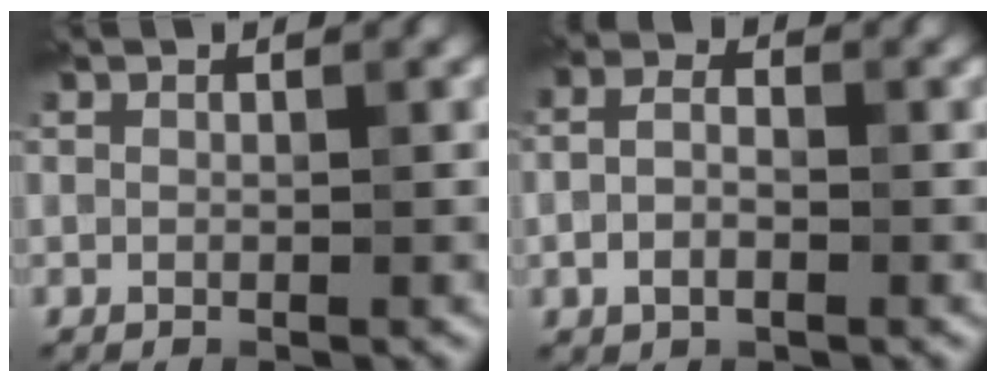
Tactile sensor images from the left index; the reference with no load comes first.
{"total": 2.4, "force": [-0.6, 1.4, 1.8], "torque": [-0.046, 0.004, -0.016]}